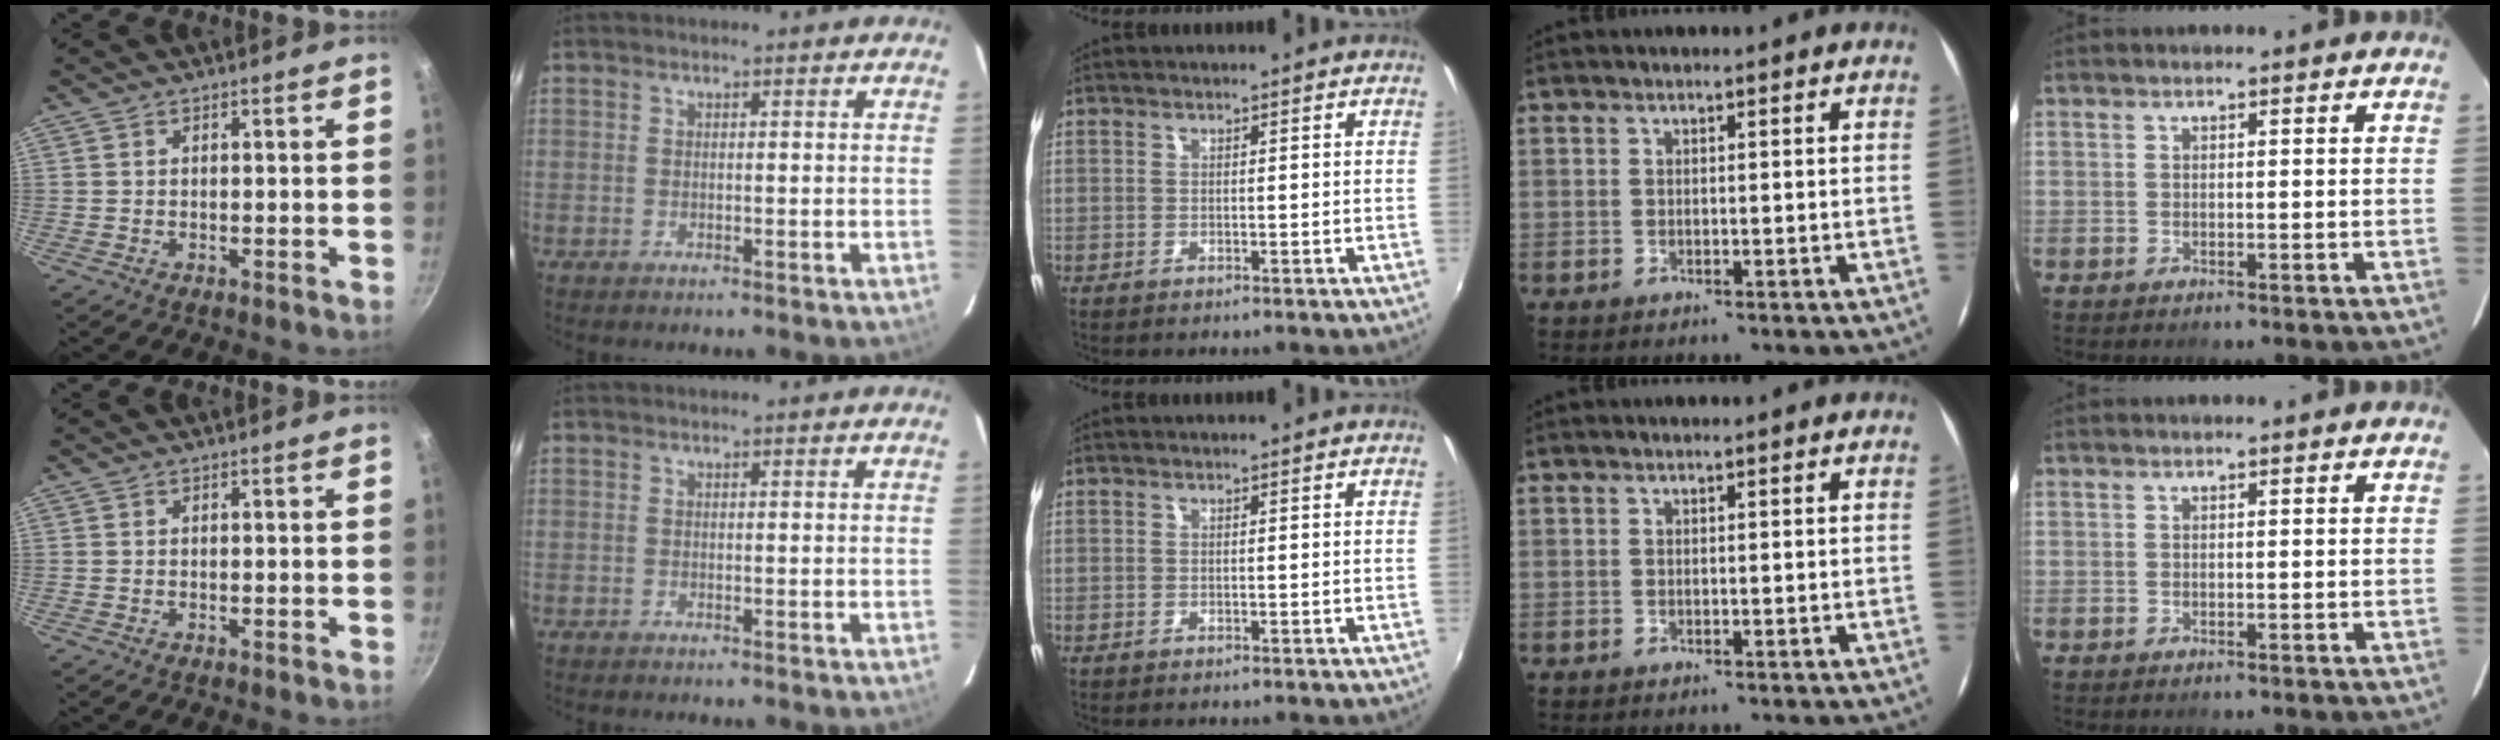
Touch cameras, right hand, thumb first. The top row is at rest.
{}